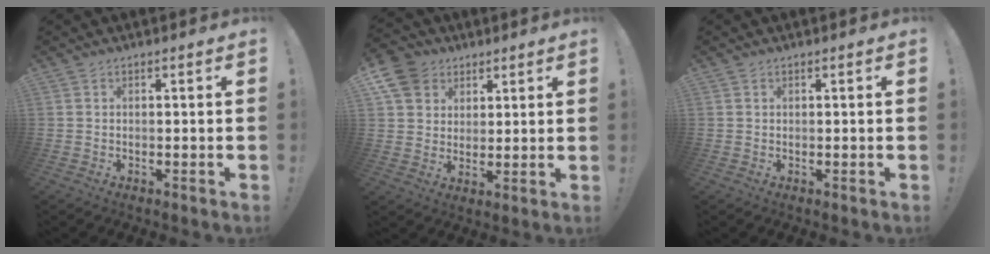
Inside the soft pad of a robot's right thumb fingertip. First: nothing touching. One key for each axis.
{"total": 10.1, "fx": 5.0, "fy": 8.2, "fz": 3.1, "tx": -0.045, "ty": -0.031, "tz": 0.100}
{"total": 0.0}